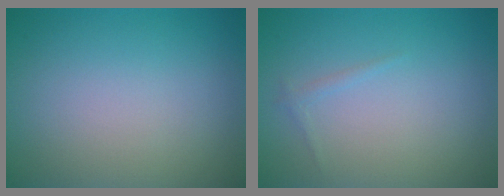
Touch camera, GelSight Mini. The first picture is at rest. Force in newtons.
{"total": 0.6, "press": 0.6, "slide": 0.0}